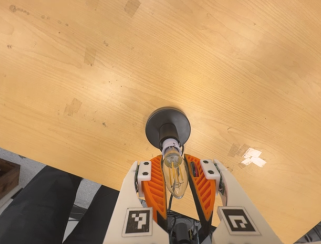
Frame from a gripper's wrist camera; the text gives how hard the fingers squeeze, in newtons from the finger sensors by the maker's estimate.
{"total": 13.9, "left": 13.0, "right": 14.7}